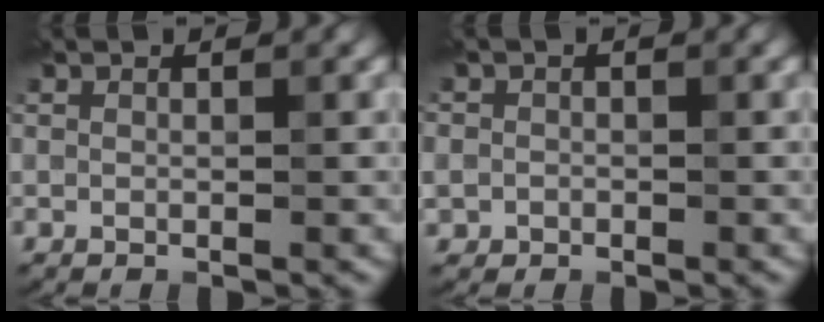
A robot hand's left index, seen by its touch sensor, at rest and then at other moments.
{"total": 2.8, "force": [-0.6, 2.6, 0.6], "torque": [0.001, 0.008, -0.028]}